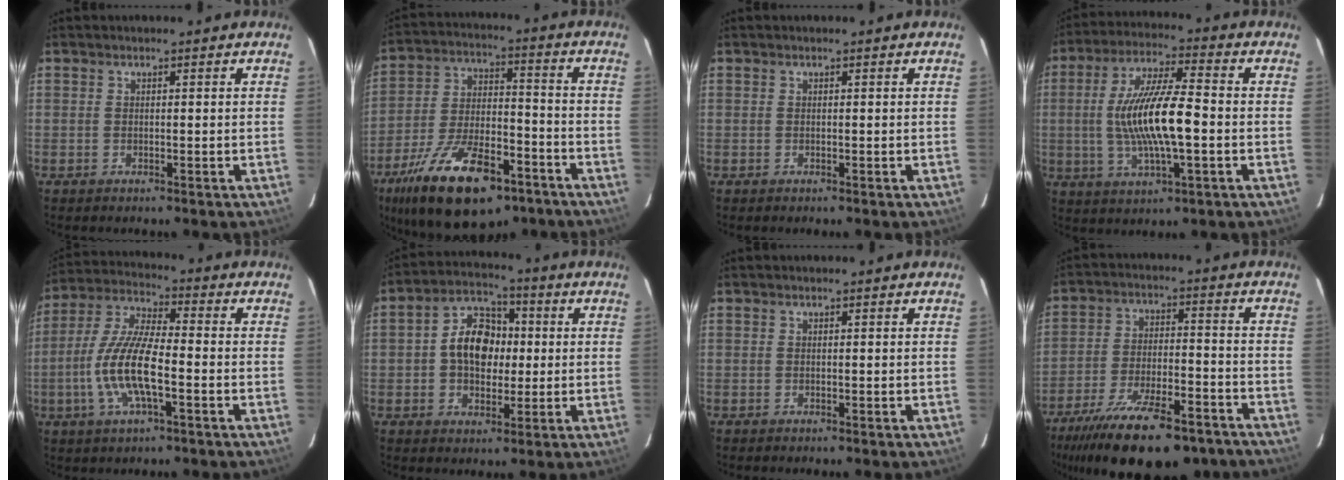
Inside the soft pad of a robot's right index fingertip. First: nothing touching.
{"total": 22.2, "force": [-13.9, 9.4, 14.6], "torque": [-0.274, -0.021, -0.220]}
{"total": 0.0}
{"total": 14.4, "force": [-1.4, 3.2, 14.0], "torque": [-0.269, 0.001, -0.024]}
{"total": 12.9, "force": [-3.5, 3.4, 11.9], "torque": [-0.251, -0.001, -0.070]}
{"total": 9.9, "force": [0.3, 7.1, 6.8], "torque": [-0.128, 0.030, 0.005]}
{"total": 0.0}
{"total": 23.6, "force": [-18.0, 7.7, 13.3], "torque": [-0.250, -0.039, -0.266]}